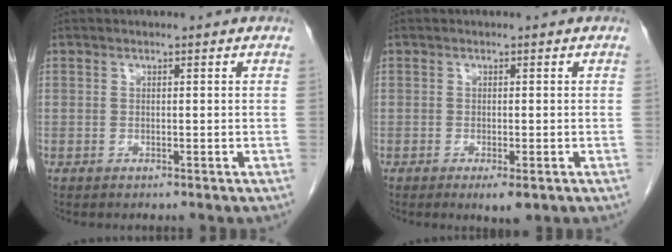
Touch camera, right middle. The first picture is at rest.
{"total": 2.8, "force": [-1.4, 0.6, 2.3], "torque": [-0.029, -0.006, -0.018]}